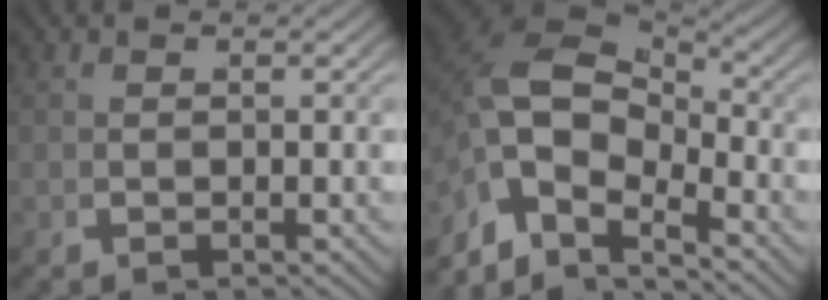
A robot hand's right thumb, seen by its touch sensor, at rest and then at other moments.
{"total": 10.1, "force": [-0.8, 6.4, 7.8], "torque": [-0.167, -0.011, -0.023]}